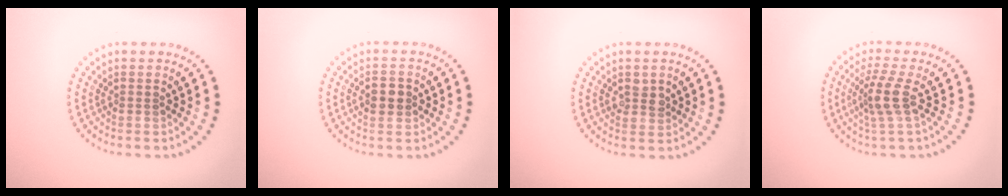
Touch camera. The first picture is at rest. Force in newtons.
{"total": 2.7, "press": 2.7, "slide": 0.0}
{"total": 1.7, "press": 1.7, "slide": 0.3}
{"total": 2.7, "press": 2.1, "slide": 1.7}